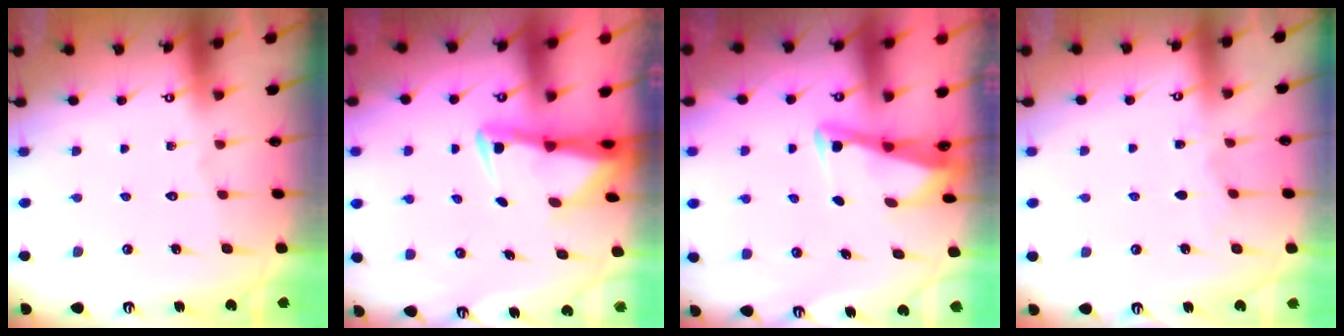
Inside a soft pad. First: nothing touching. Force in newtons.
{"total": 3.3, "press": 3.2, "slide": 0.7}
{"total": 3.1, "press": 3.0, "slide": 0.3}
{"total": 3.0, "press": 2.9, "slide": 0.5}